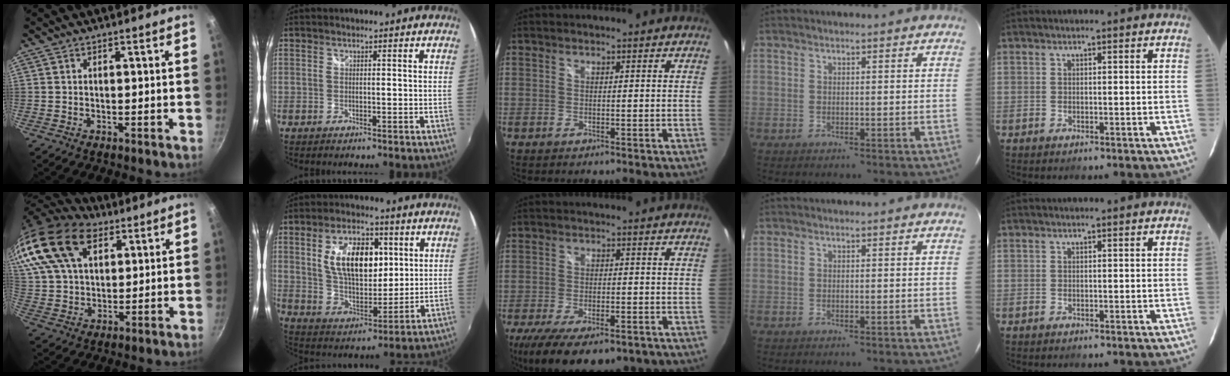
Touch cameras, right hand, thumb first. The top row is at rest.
{"thumb": {"total": 21.9, "force": [12.6, 12.8, 12.6], "torque": [-0.246, -0.003, 0.232]}, "index": {"total": 15.0, "force": [4.1, 8.1, 11.9], "torque": [-0.209, 0.010, 0.081]}, "middle": {"total": 14.8, "force": [-9.8, 6.0, 9.3], "torque": [-0.198, -0.049, -0.148]}}